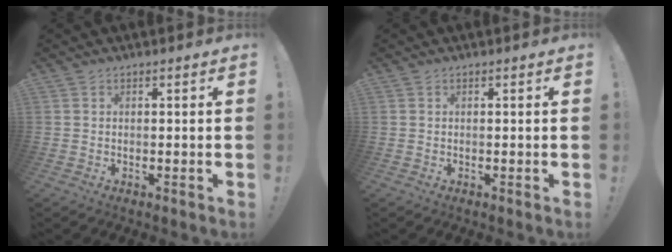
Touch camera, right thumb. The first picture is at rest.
{"total": 0.0}